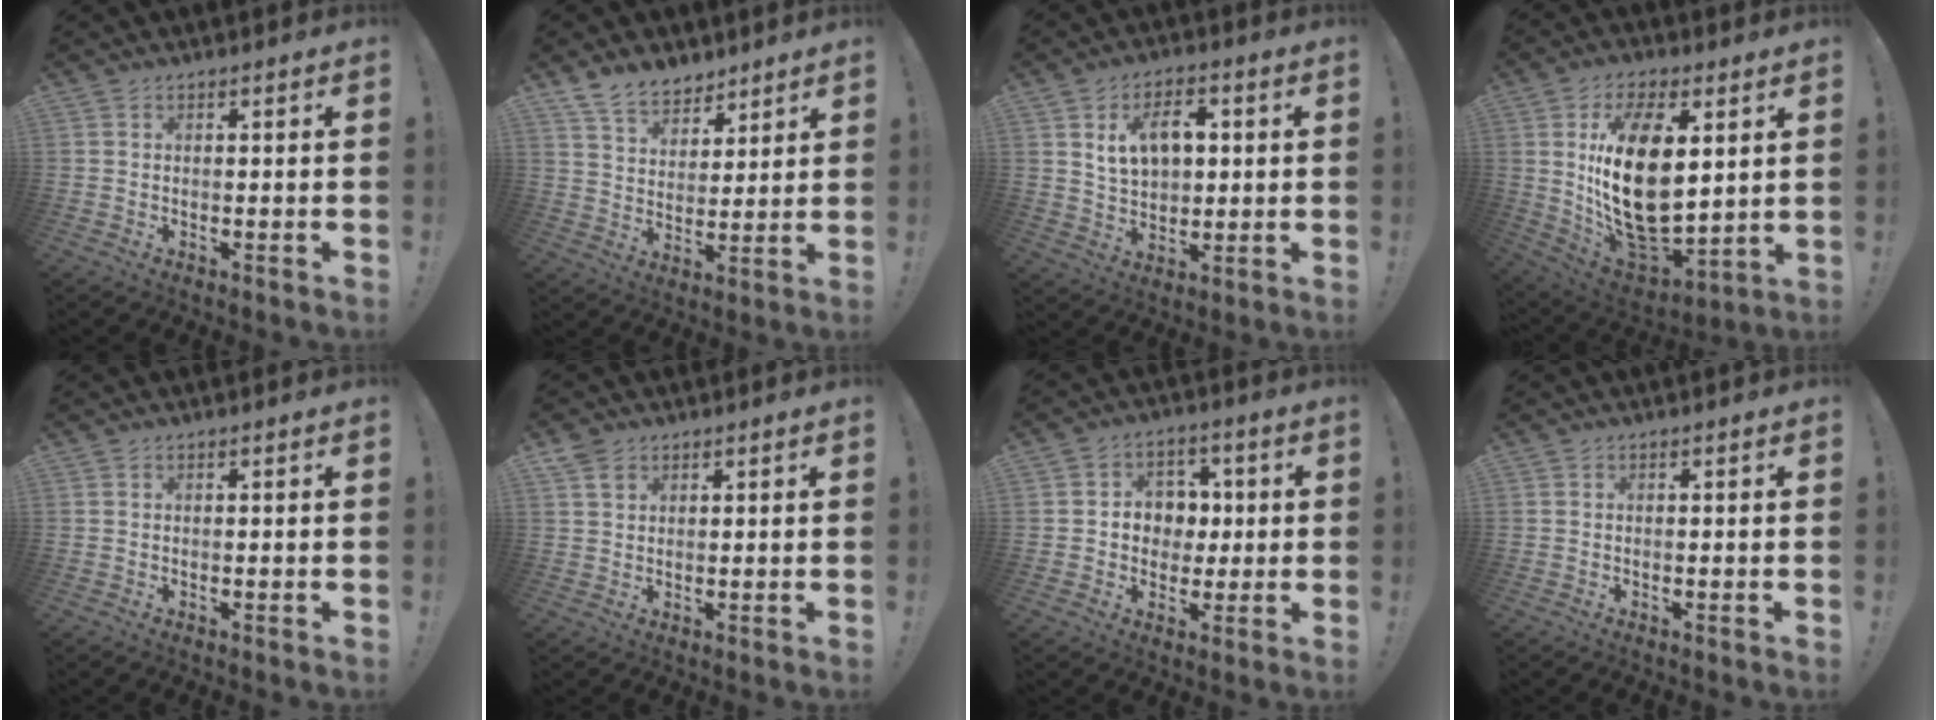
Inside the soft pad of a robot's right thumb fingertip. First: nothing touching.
{"total": 10.4, "force": [8.3, 5.6, 2.8], "torque": [-0.054, -0.059, 0.163]}
{"total": 11.2, "force": [4.1, 7.4, 7.3], "torque": [-0.106, -0.009, 0.075]}
{"total": 23.1, "force": [5.0, 12.6, 18.7], "torque": [-0.363, -0.040, 0.093]}
{"total": 0.0}
{"total": 3.9, "force": [2.5, 2.5, 1.5], "torque": [-0.022, -0.012, 0.047]}
{"total": 8.2, "force": [0.2, 7.7, 2.6], "torque": [-0.026, -0.002, 0.009]}
{"total": 0.0}